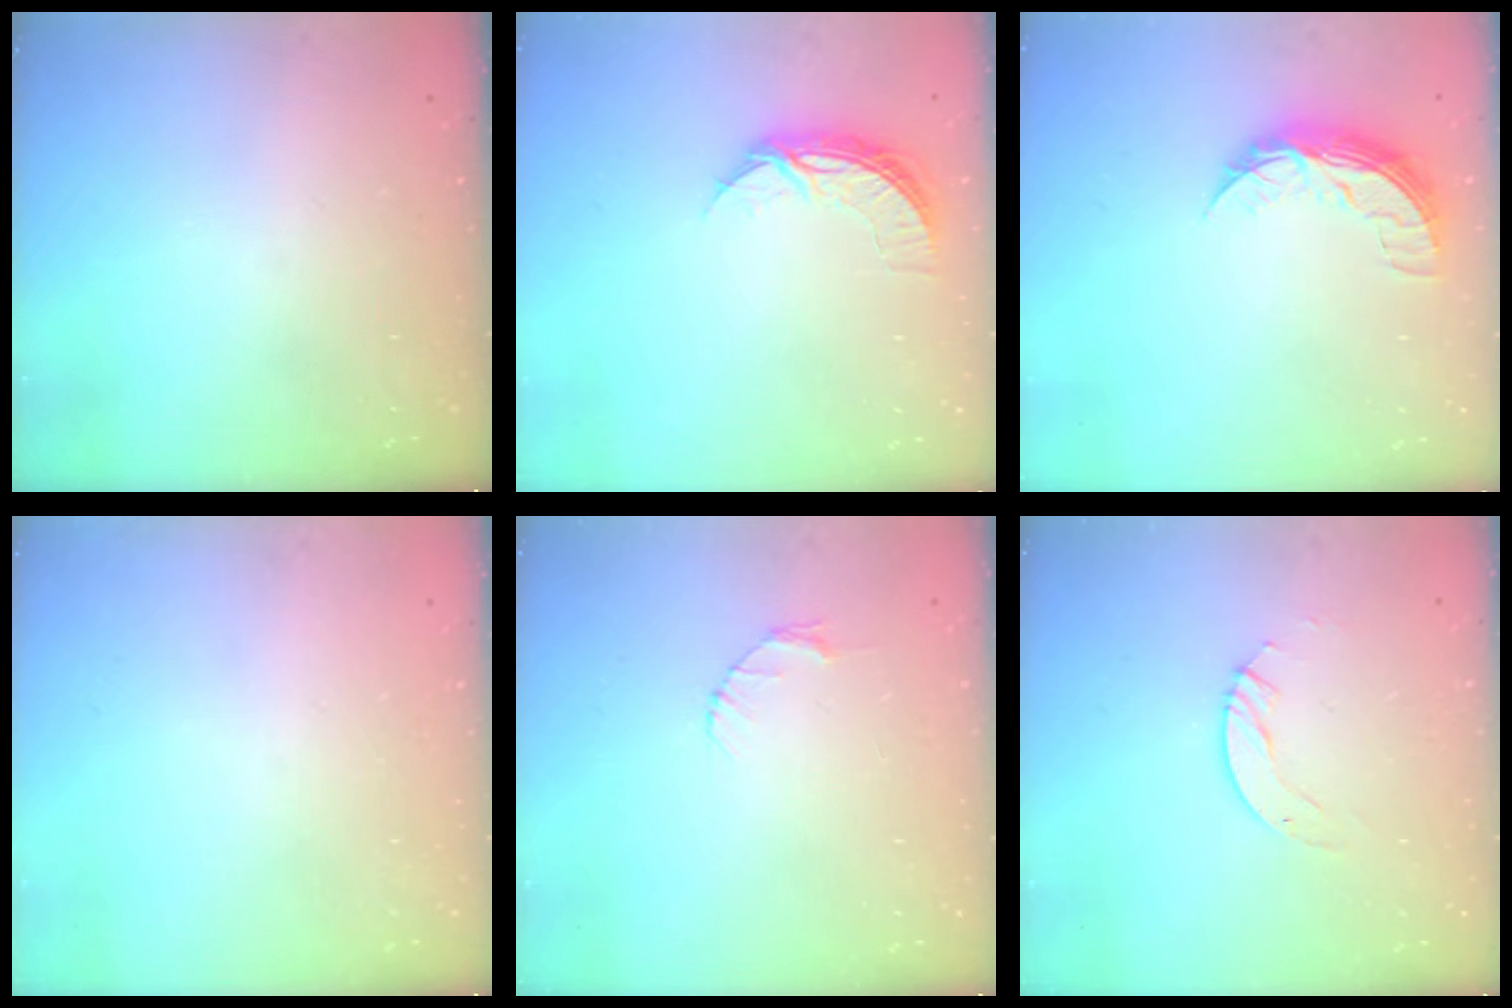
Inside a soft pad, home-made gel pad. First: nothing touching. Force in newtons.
{"total": 6.7, "press": 6.7, "slide": 0.2}
{"total": 8.8, "press": 8.8, "slide": 0.2}
{"total": 0.0}
{"total": 2.6, "press": 2.6, "slide": 0.3}
{"total": 3.0, "press": 3.0, "slide": 0.2}